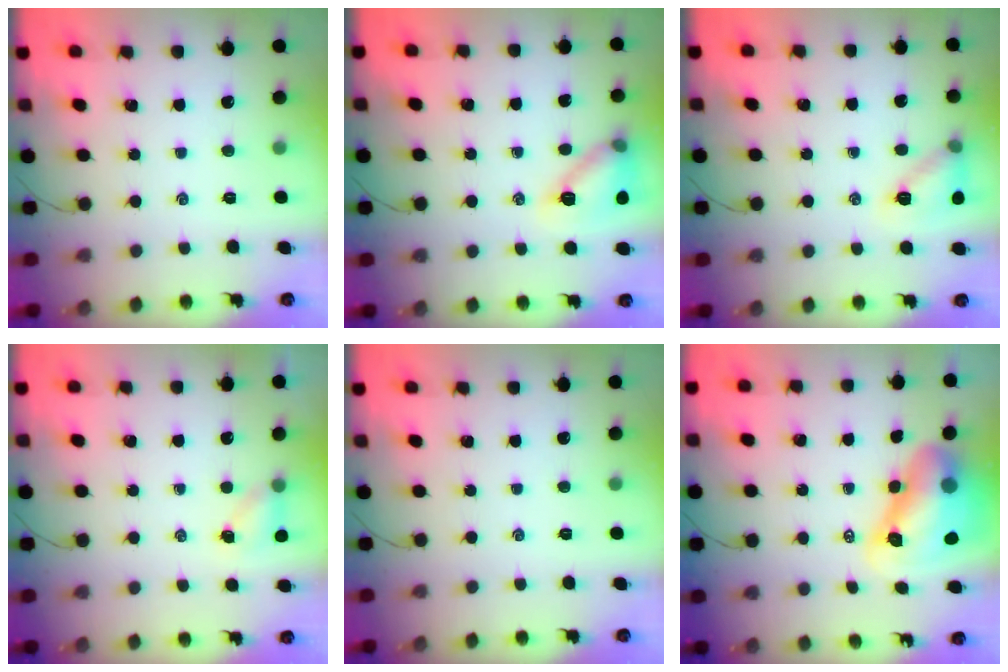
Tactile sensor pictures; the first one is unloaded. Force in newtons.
{"total": 13.5, "press": 13.5, "slide": 1.1}
{"total": 10.9, "press": 10.9, "slide": 0.8}
{"total": 4.4, "press": 4.2, "slide": 1.3}
{"total": 0.0}
{"total": 12.3, "press": 11.7, "slide": 3.7}